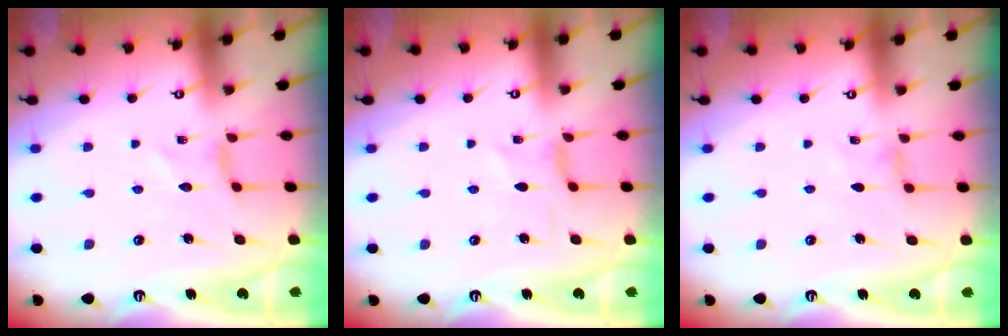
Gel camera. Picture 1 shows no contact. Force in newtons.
{"total": 0.9, "press": 0.8, "slide": 0.3}
{"total": 0.6, "press": 0.5, "slide": 0.2}